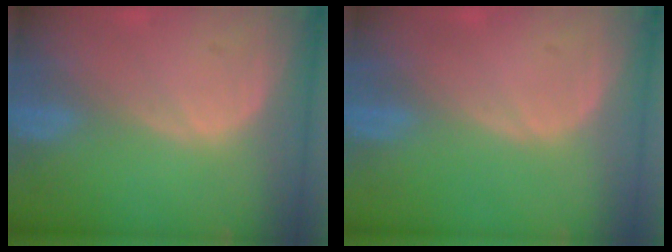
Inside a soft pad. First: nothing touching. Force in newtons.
{"total": 0.0}